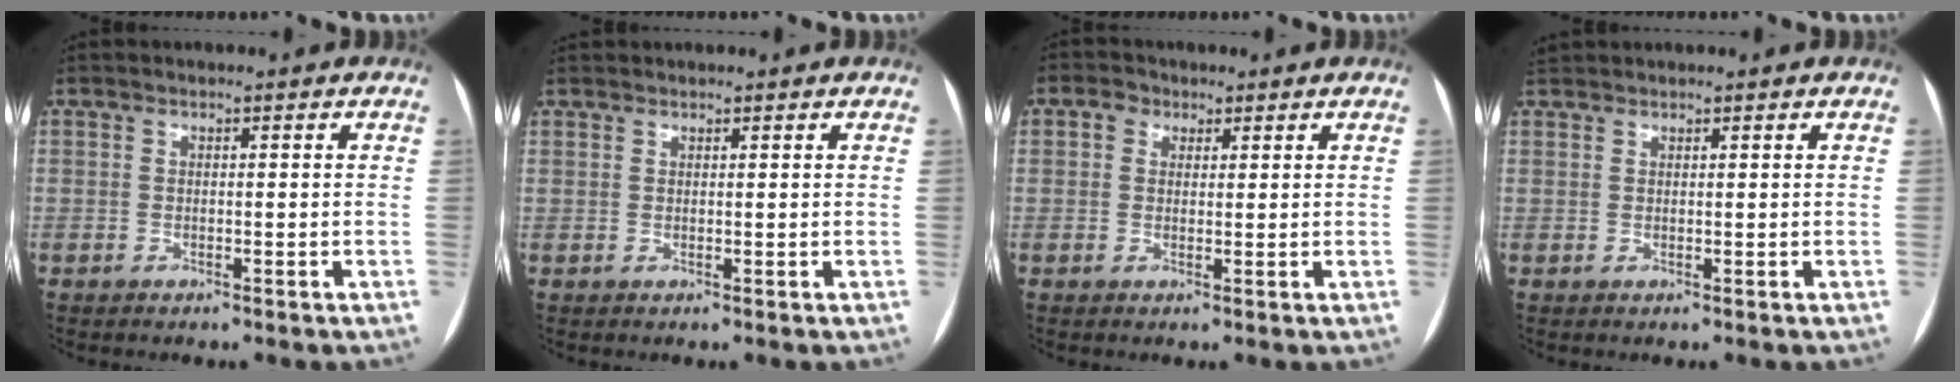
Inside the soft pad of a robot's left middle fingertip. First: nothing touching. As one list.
[{"total": 1.0, "force": [0.9, 0.3, 0.1], "torque": [-0.005, 0.013, 0.019]}, {"total": 2.2, "force": [1.2, 1.8, 0.5], "torque": [-0.011, 0.007, 0.017]}, {"total": 1.8, "force": [1.7, 0.4, 0.2], "torque": [-0.010, 0.024, 0.035]}]